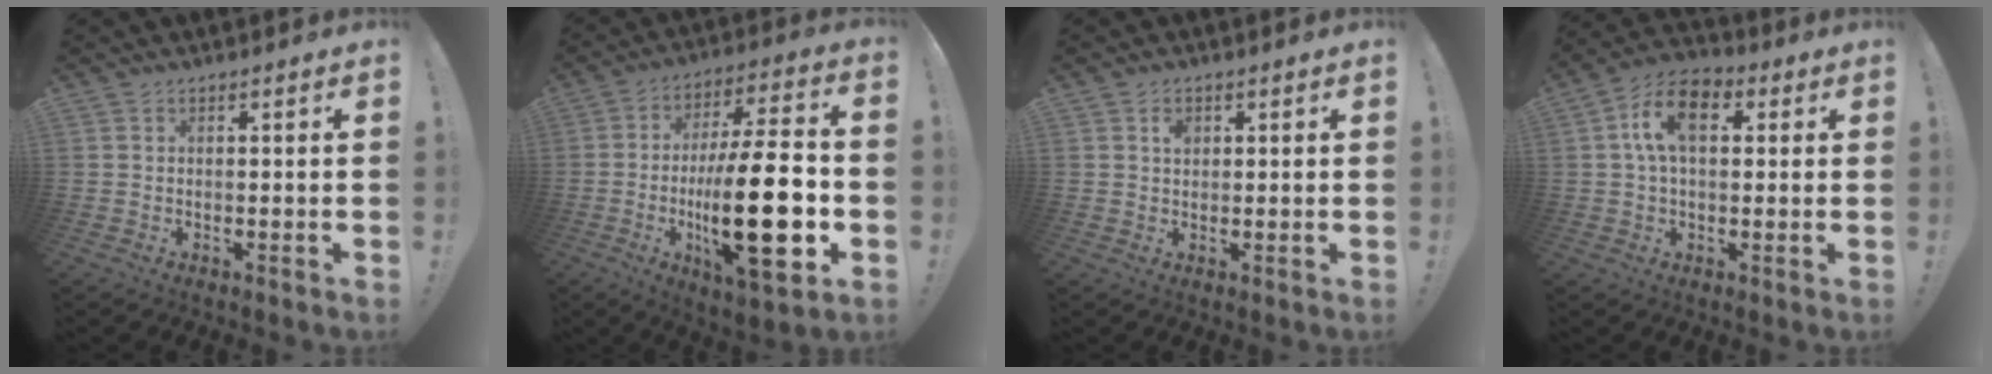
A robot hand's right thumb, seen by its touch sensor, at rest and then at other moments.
{"total": 26.9, "force": [-4.9, 8.1, 25.2], "torque": [-0.434, -0.003, -0.079]}
{"total": 1.9, "force": [0.7, 1.4, 1.1], "torque": [0.001, -0.007, 0.007]}
{"total": 11.2, "force": [2.9, 6.7, 8.5], "torque": [-0.153, 0.014, 0.054]}